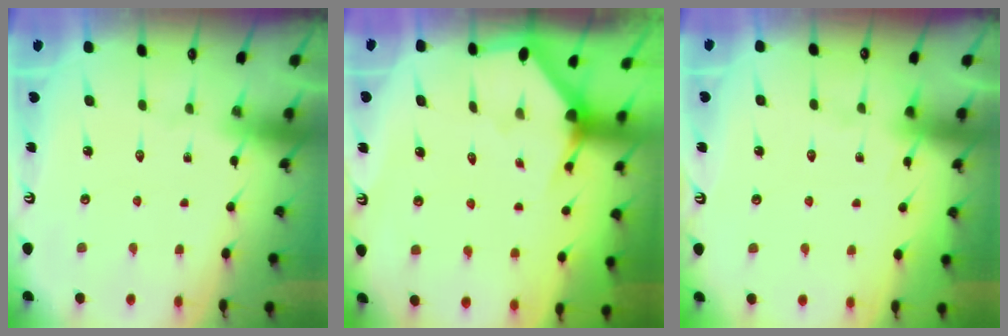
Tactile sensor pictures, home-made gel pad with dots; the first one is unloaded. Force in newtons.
{"total": 2.5, "press": 2.5, "slide": 0.1}
{"total": 4.7, "press": 4.7, "slide": 0.5}